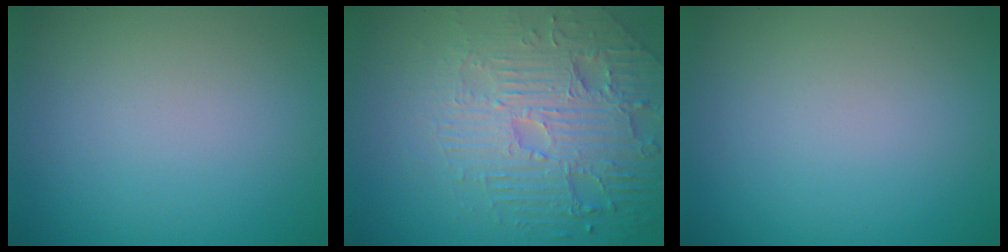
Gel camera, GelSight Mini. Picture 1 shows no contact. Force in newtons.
{"total": 6.7, "press": 5.2, "slide": 4.2}
{"total": 0.0}